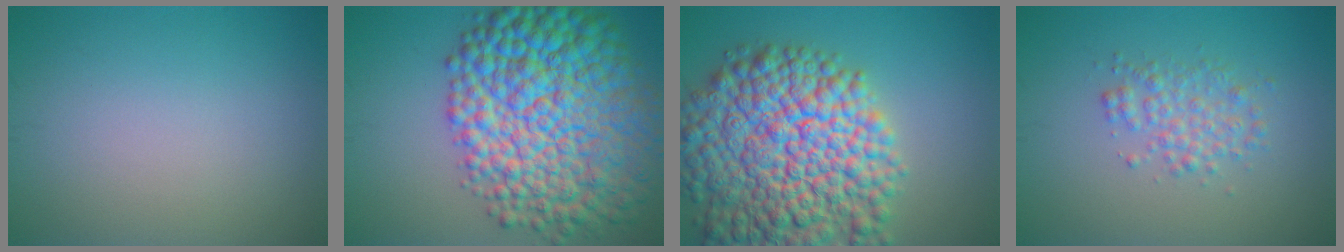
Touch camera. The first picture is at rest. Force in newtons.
{"total": 14.9, "press": 14.9, "slide": 0.2}
{"total": 14.6, "press": 14.6, "slide": 0.8}
{"total": 2.6, "press": 2.6, "slide": 0.0}